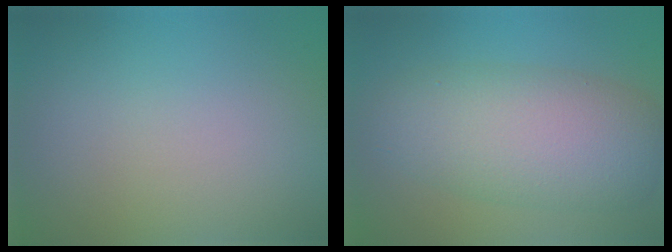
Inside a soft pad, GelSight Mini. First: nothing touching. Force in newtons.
{"total": 7.7, "press": 7.6, "slide": 0.5}